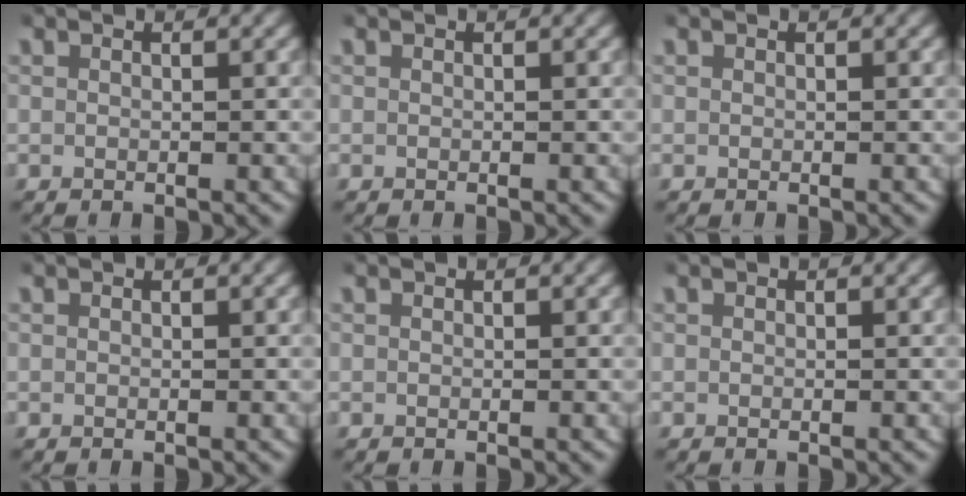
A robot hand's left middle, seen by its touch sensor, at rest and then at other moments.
{"total": 0.0}
{"total": 0.0}
{"total": 0.0}
{"total": 0.0}
{"total": 0.0}